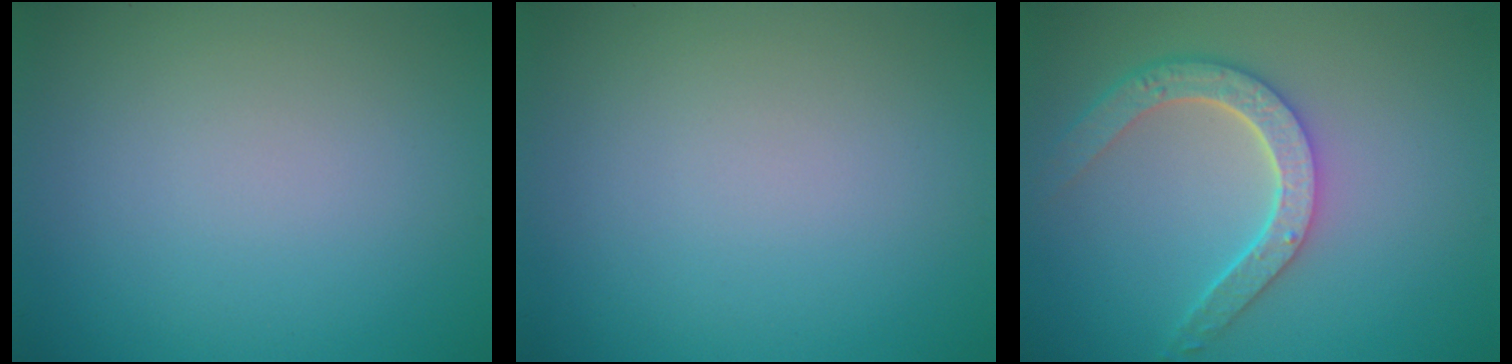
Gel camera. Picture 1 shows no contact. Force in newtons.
{"total": 0.0}
{"total": 4.6, "press": 3.7, "slide": 2.7}